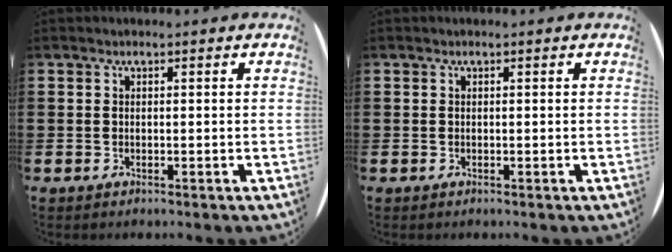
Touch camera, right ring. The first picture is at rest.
{"total": 0.0}